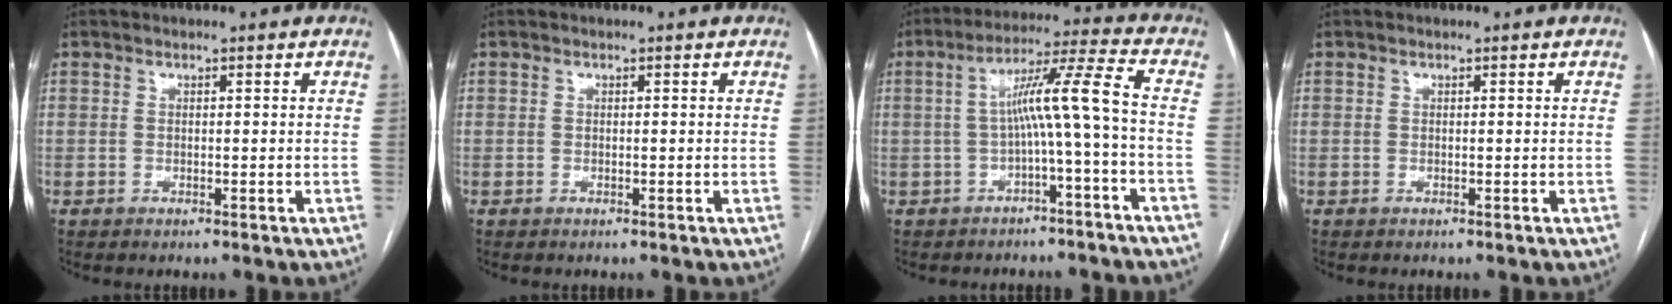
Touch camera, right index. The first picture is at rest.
{"total": 0.0}
{"total": 8.6, "force": [-1.5, -1.2, 8.4], "torque": [-0.137, 0.032, -0.021]}
{"total": 0.0}